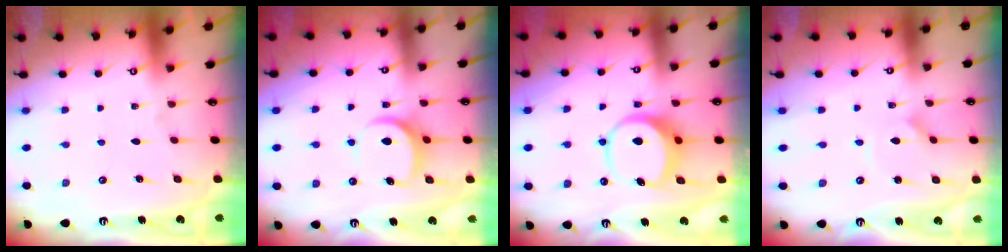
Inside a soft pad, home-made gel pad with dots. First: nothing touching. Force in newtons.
{"total": 8.2, "press": 8.1, "slide": 1.1}
{"total": 7.6, "press": 7.5, "slide": 1.3}
{"total": 1.9, "press": 1.9, "slide": 0.1}